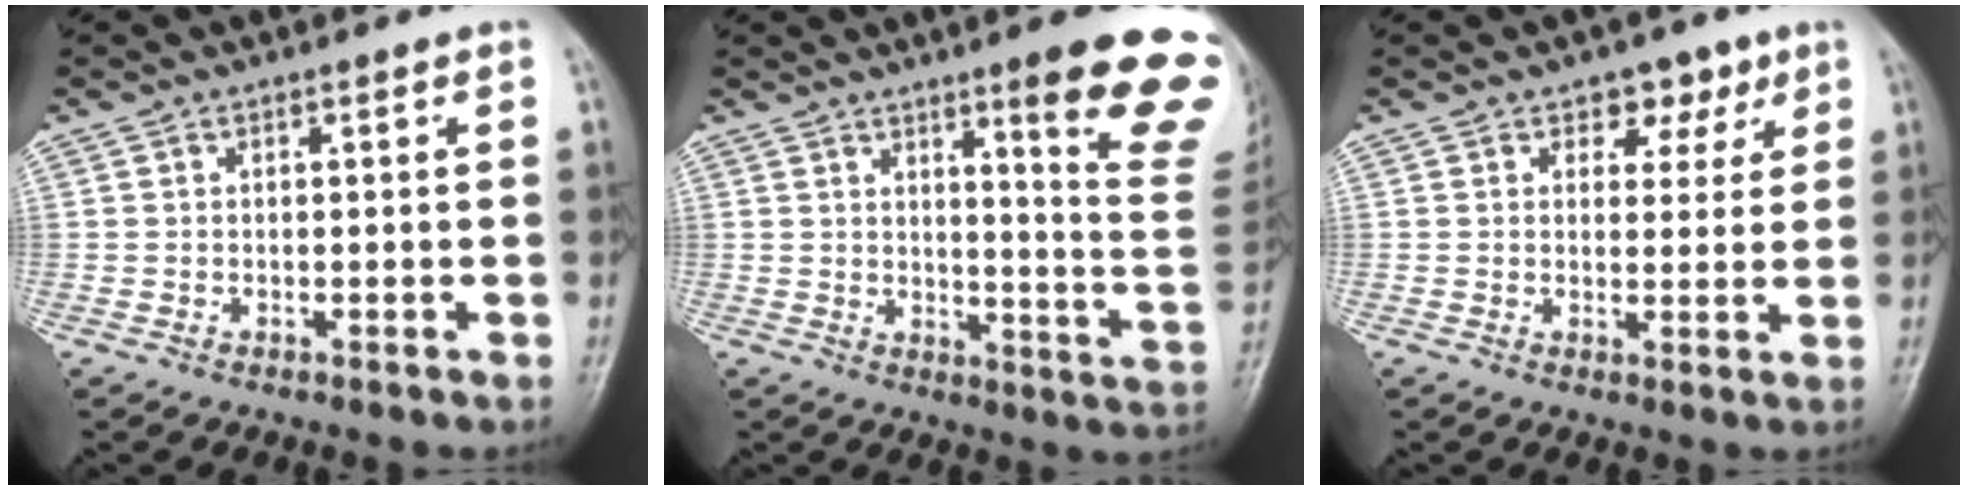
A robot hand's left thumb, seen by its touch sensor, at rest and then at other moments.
{"total": 17.3, "force": [10.5, 1.9, 13.6], "torque": [-0.137, -0.068, 0.132]}
{"total": 5.1, "force": [3.0, 3.5, 2.3], "torque": [0.003, -0.013, 0.038]}